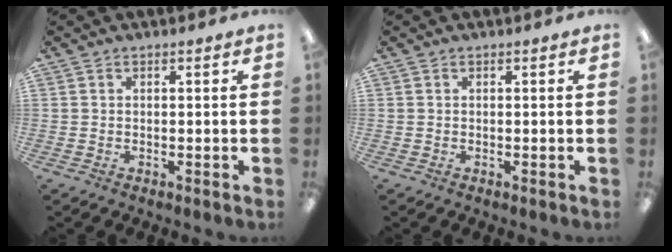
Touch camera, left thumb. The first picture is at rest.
{"total": 0.0}